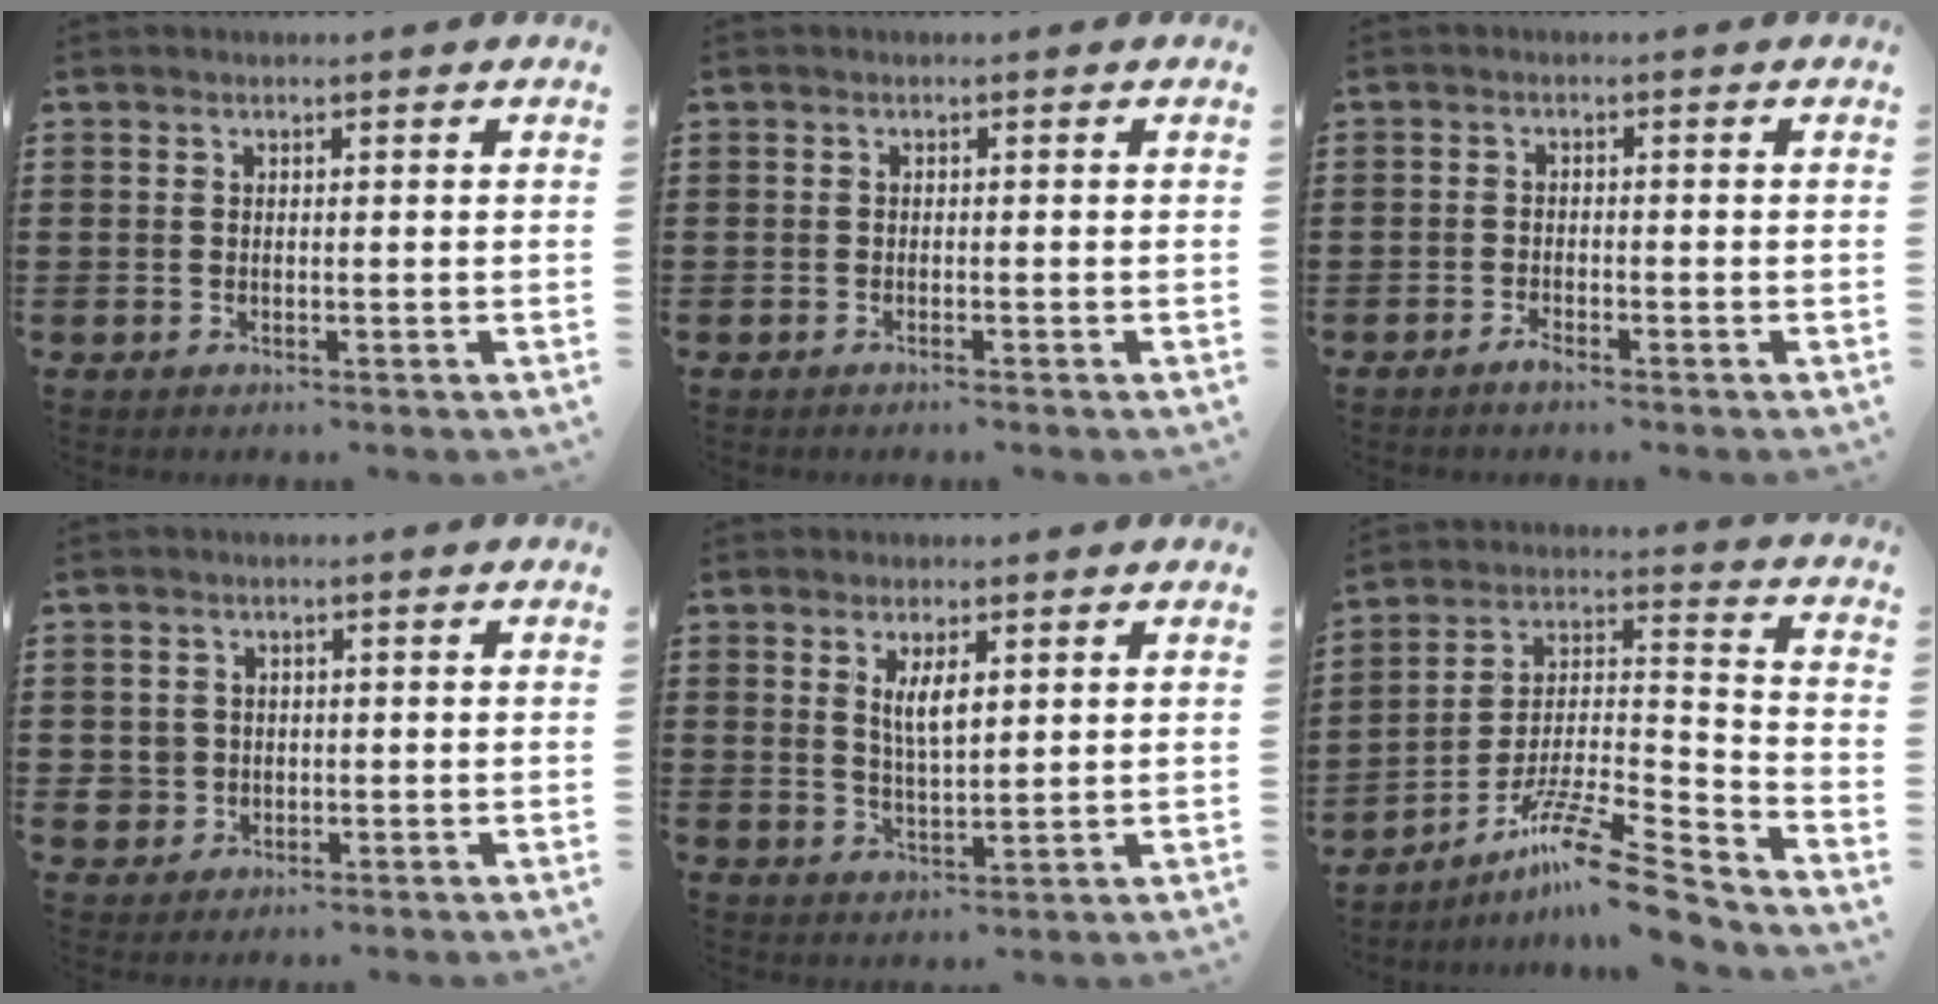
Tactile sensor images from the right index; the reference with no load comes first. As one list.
[{"total": 0.6, "force": [-0.6, -0.1, 0.1], "torque": [-0.004, -0.003, -0.012]}, {"total": 1.5, "force": [-1.3, 0.3, 0.7], "torque": [-0.015, -0.003, -0.025]}, {"total": 2.5, "force": [-0.3, 2.5, 0.3], "torque": [-0.015, 0.007, -0.010]}, {"total": 4.2, "force": [1.5, 1.3, 3.7], "torque": [-0.076, 0.004, 0.024]}, {"total": 12.8, "force": [-10.1, 1.1, 7.7], "torque": [-0.126, 0.020, -0.193]}]